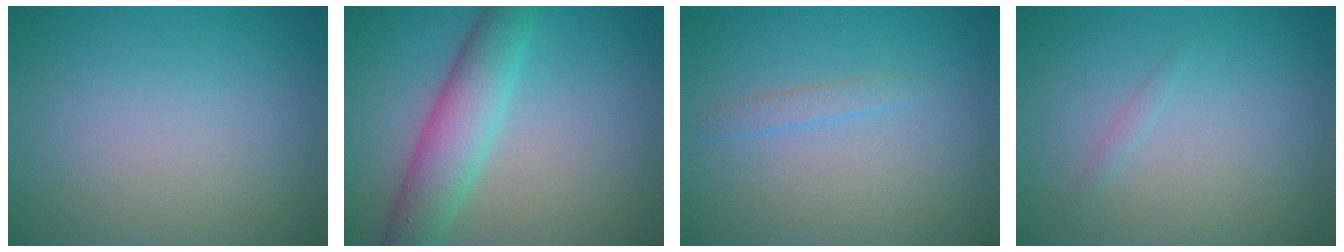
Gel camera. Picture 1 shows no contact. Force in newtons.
{"total": 5.5, "press": 5.5, "slide": 0.1}
{"total": 1.0, "press": 1.0, "slide": 0.1}
{"total": 0.6, "press": 0.6, "slide": 0.0}